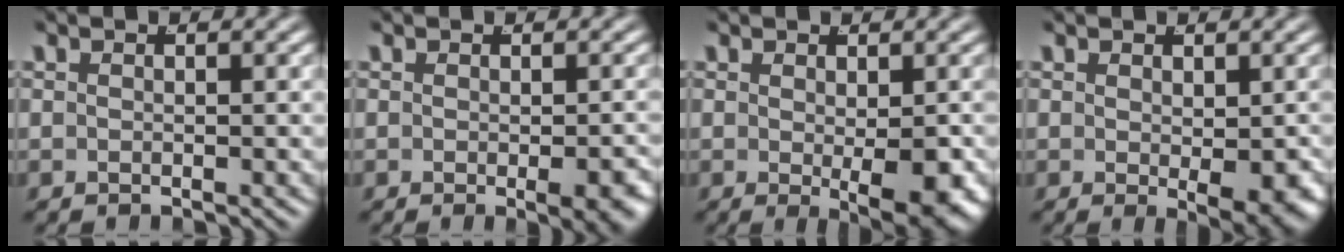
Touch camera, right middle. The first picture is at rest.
{"total": 2.1, "force": [-0.9, 0.4, 1.9], "torque": [-0.015, -0.005, -0.012]}
{"total": 4.3, "force": [-0.9, 0.9, 4.1], "torque": [-0.045, -0.021, -0.002]}
{"total": 3.3, "force": [-0.5, 0.9, 3.1], "torque": [-0.028, -0.020, 0.003]}